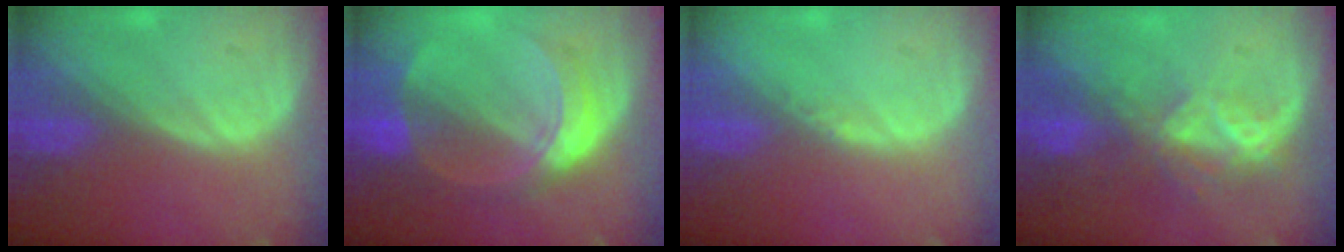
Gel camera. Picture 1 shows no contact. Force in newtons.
{"total": 6.7, "press": 6.7, "slide": 0.4}
{"total": 0.6, "press": 0.5, "slide": 0.4}
{"total": 6.8, "press": 5.8, "slide": 3.5}